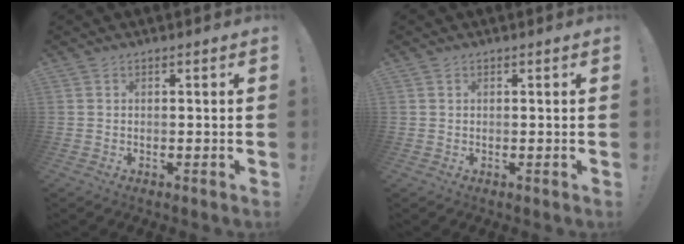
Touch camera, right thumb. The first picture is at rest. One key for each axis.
{"total": 0.6, "fx": 0.2, "fy": 0.5, "fz": -0.1, "tx": -0.002, "ty": 0.003, "tz": 0.005}